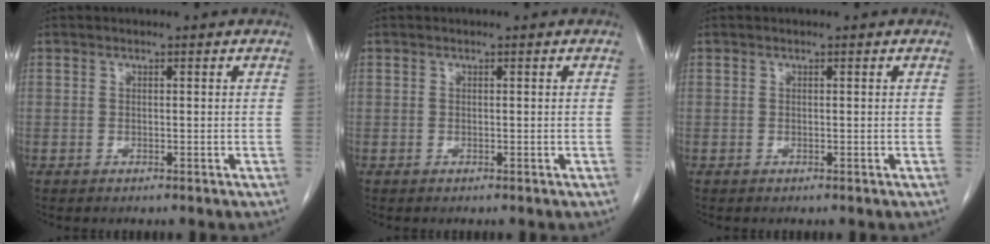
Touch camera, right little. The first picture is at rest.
{"total": 0.0}
{"total": 0.0}